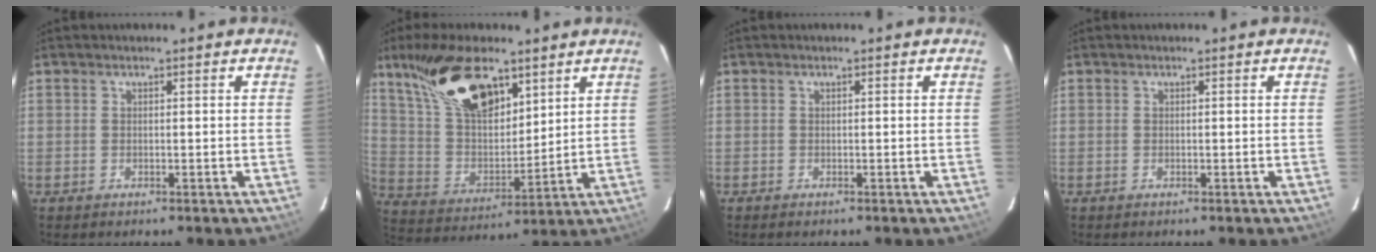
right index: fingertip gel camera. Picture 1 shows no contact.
{"total": 18.2, "force": [11.4, 7.8, 11.8], "torque": [-0.231, 0.026, 0.224]}
{"total": 0.0}
{"total": 0.0}